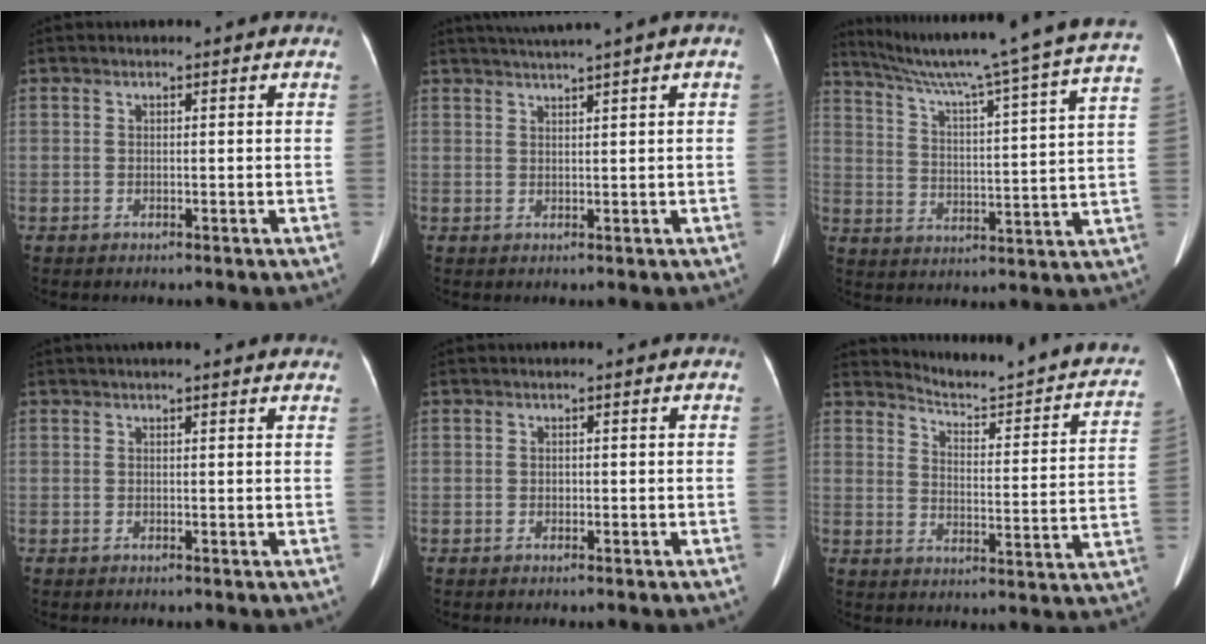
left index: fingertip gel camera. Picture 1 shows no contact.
{"total": 5.0, "force": [3.6, -0.9, 3.4], "torque": [-0.061, 0.019, 0.060]}
{"total": 26.5, "force": [22.2, -1.6, 14.3], "torque": [-0.234, -0.041, 0.300]}
{"total": 8.5, "force": [7.4, 0.9, 4.1], "torque": [-0.056, 0.026, 0.078]}
{"total": 0.0}
{"total": 18.7, "force": [17.3, 1.8, 6.9], "torque": [-0.090, -0.067, 0.207]}